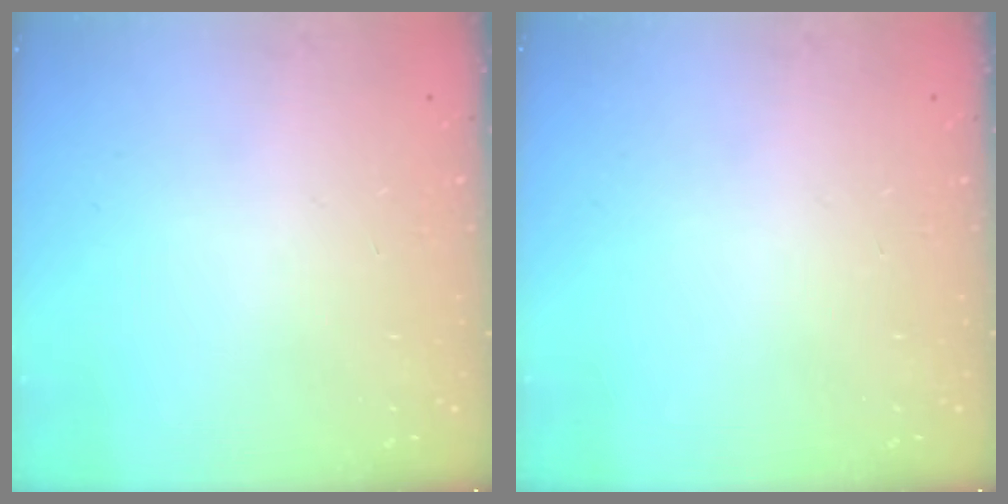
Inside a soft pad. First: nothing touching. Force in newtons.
{"total": 0.0}